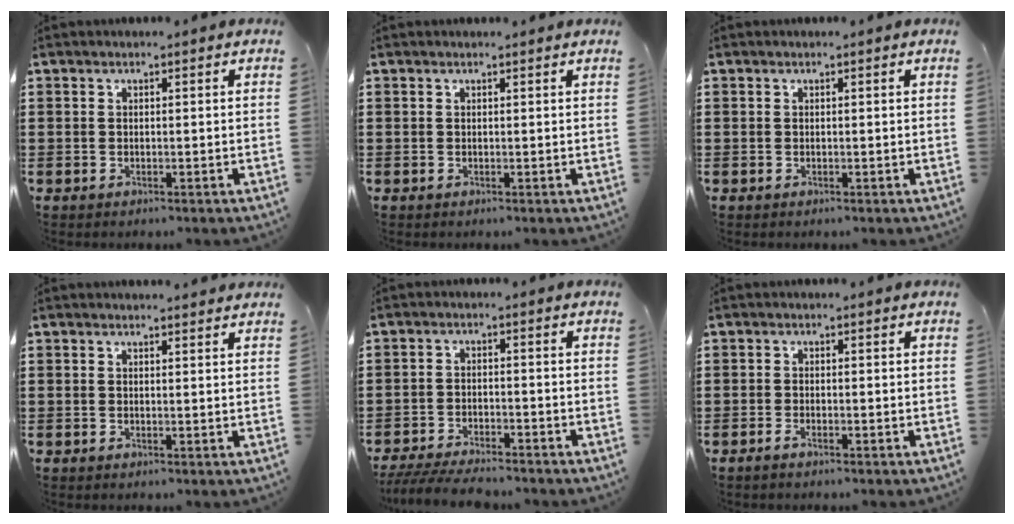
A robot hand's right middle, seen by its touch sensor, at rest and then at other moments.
{"total": 0.0}
{"total": 0.0}
{"total": 1.0, "force": [1.0, 0.0, 0.2], "torque": [0.002, -0.004, 0.017]}
{"total": 4.8, "force": [-4.6, 0.4, 1.4], "torque": [-0.036, -0.009, -0.092]}
{"total": 0.9, "force": [-0.6, 0.2, 0.6], "torque": [-0.013, -0.003, -0.011]}